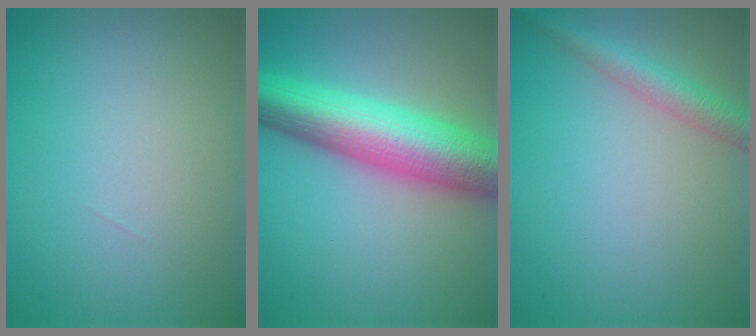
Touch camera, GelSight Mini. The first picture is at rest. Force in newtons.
{"total": 10.7, "press": 10.7, "slide": 0.2}
{"total": 2.9, "press": 2.9, "slide": 0.0}